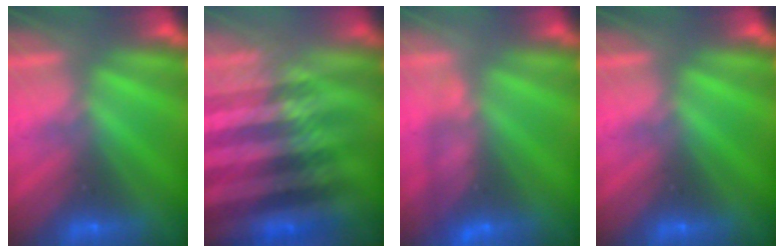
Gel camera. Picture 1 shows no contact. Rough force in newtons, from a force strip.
{"total": 4.9}
{"total": 5.0}
{"total": 0.0}